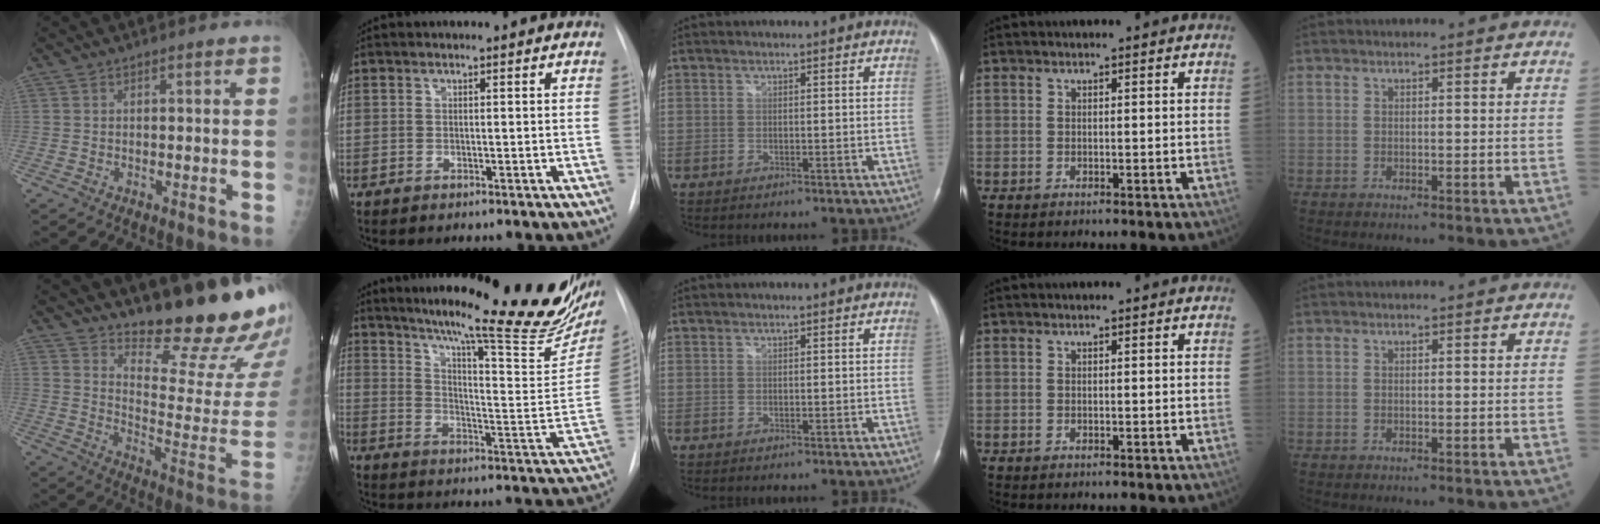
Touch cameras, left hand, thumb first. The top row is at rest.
{"thumb": {"total": 22.0, "force": [17.3, 4.5, 12.8], "torque": [-0.146, -0.153, 0.239]}, "index": {"total": 28.6, "force": [22.0, 3.6, 17.9], "torque": [-0.239, -0.053, 0.284]}}